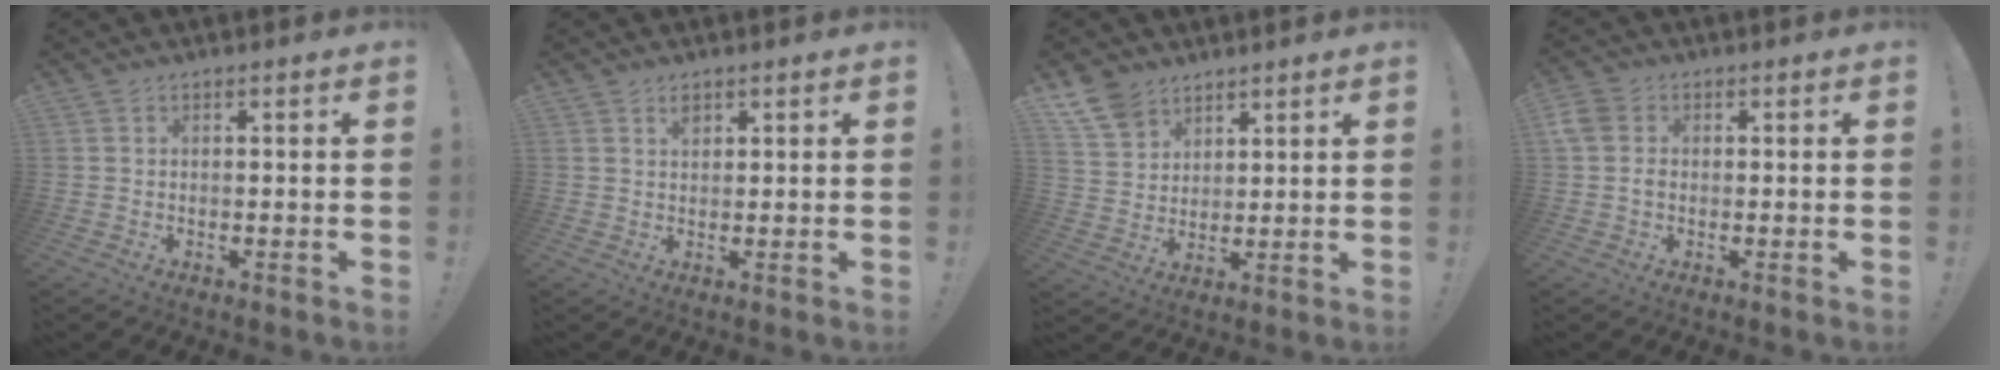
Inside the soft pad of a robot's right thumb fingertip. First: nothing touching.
{"total": 1.7, "force": [1.2, 1.0, 0.8], "torque": [0.005, -0.009, 0.017]}
{"total": 9.4, "force": [7.0, 5.6, 2.9], "torque": [-0.059, -0.040, 0.138]}
{"total": 4.0, "force": [-0.3, 3.2, 2.5], "torque": [-0.051, 0.000, -0.009]}